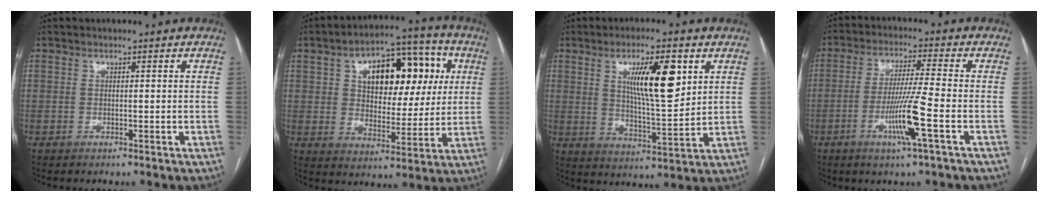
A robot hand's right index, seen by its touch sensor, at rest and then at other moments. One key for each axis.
{"total": 17.6, "fx": 5.1, "fy": 10.0, "fz": 13.5, "tx": -0.203, "ty": 0.043, "tz": 0.079}
{"total": 11.5, "fx": 4.3, "fy": 2.2, "fz": 10.4, "tx": -0.177, "ty": -0.004, "tz": 0.075}
{"total": 8.7, "fx": -3.1, "fy": -0.9, "fz": 8.1, "tx": -0.160, "ty": -0.012, "tz": -0.061}